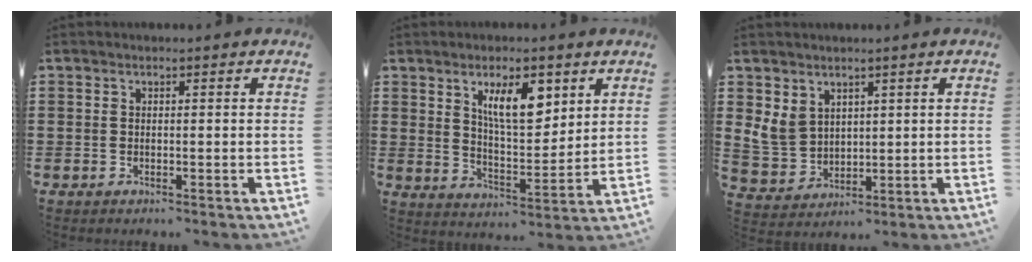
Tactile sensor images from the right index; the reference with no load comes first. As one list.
[{"total": 8.8, "force": [4.3, 3.6, 6.8], "torque": [-0.122, 0.000, 0.071]}, {"total": 5.5, "force": [2.5, 4.4, 2.1], "torque": [-0.072, 0.007, 0.047]}]